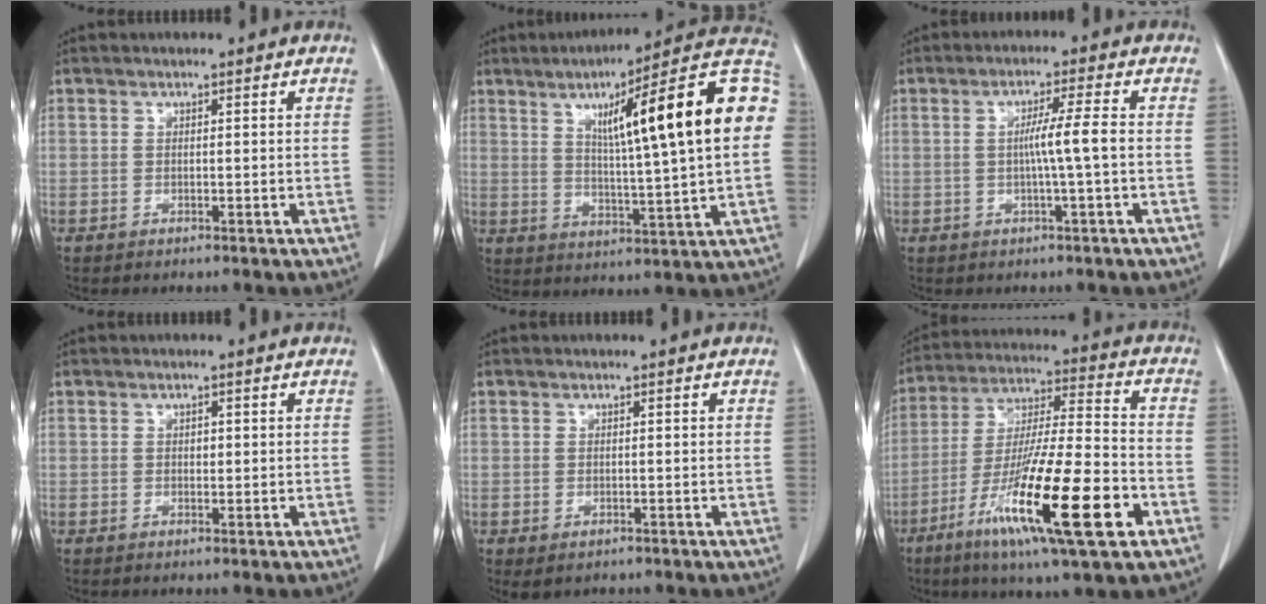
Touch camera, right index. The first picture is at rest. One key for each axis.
{"total": 22.9, "fx": 5.2, "fy": 1.4, "fz": 22.3, "tx": -0.285, "ty": 0.044, "tz": 0.066}
{"total": 4.5, "fx": -0.4, "fy": -0.9, "fz": 4.4, "tx": -0.077, "ty": 0.003, "tz": -0.006}
{"total": 0.8, "fx": 0.1, "fy": 0.5, "fz": 0.6, "tx": -0.008, "ty": 0.001, "tz": 0.001}
{"total": 1.5, "fx": -0.7, "fy": 0.9, "fz": 1.0, "tx": -0.018, "ty": -0.004, "tz": -0.003}
{"total": 21.5, "fx": -9.3, "fy": 1.7, "fz": 19.3, "tx": -0.337, "ty": -0.037, "tz": -0.160}